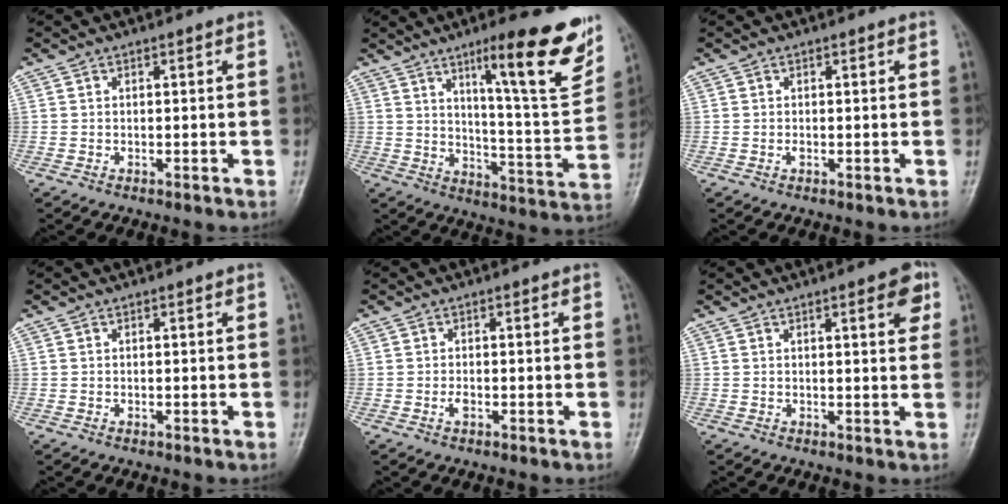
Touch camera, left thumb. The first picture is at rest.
{"total": 20.0, "force": [11.5, 3.3, 16.0], "torque": [-0.183, -0.062, 0.172]}
{"total": 0.5, "force": [0.0, 0.4, 0.4], "torque": [-0.006, 0.000, -0.002]}
{"total": 0.0}
{"total": 1.3, "force": [-0.4, 0.7, 1.0], "torque": [-0.017, -0.001, -0.009]}
{"total": 5.1, "force": [2.3, 1.5, 4.2], "torque": [-0.041, -0.007, 0.024]}